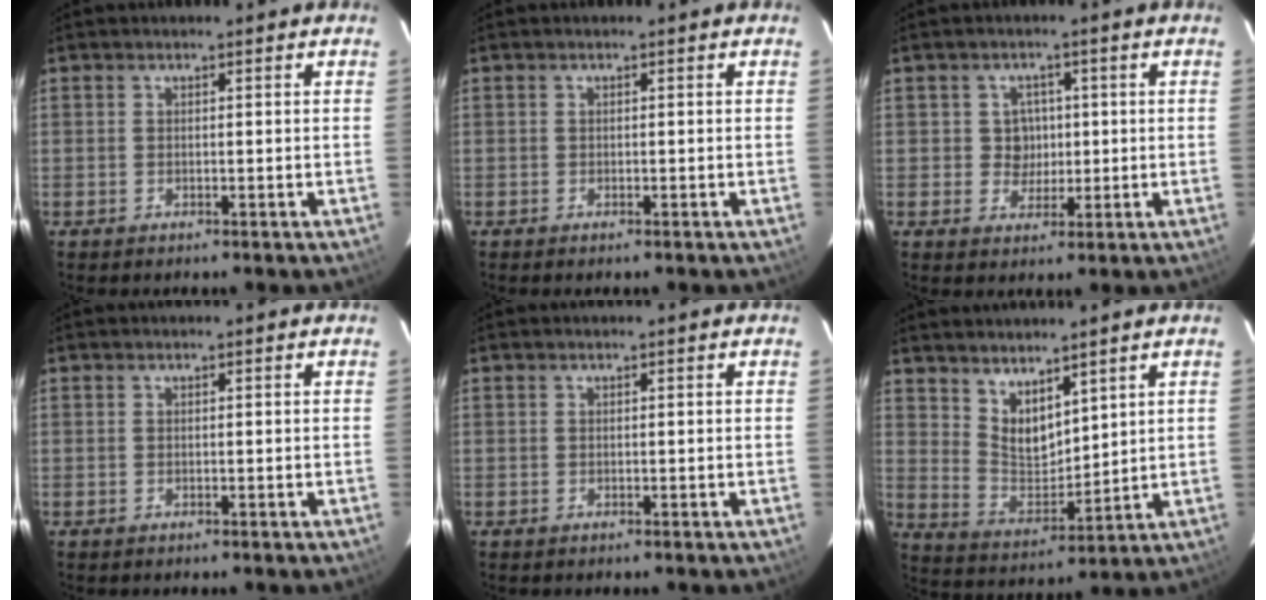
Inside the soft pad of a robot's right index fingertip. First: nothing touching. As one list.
[{"total": 0.0}, {"total": 3.9, "force": [0.2, 3.8, 0.8], "torque": [-0.013, 0.010, 0.008]}, {"total": 0.0}, {"total": 0.0}, {"total": 8.1, "force": [5.9, 3.8, 4.2], "torque": [-0.070, -0.005, 0.122]}]